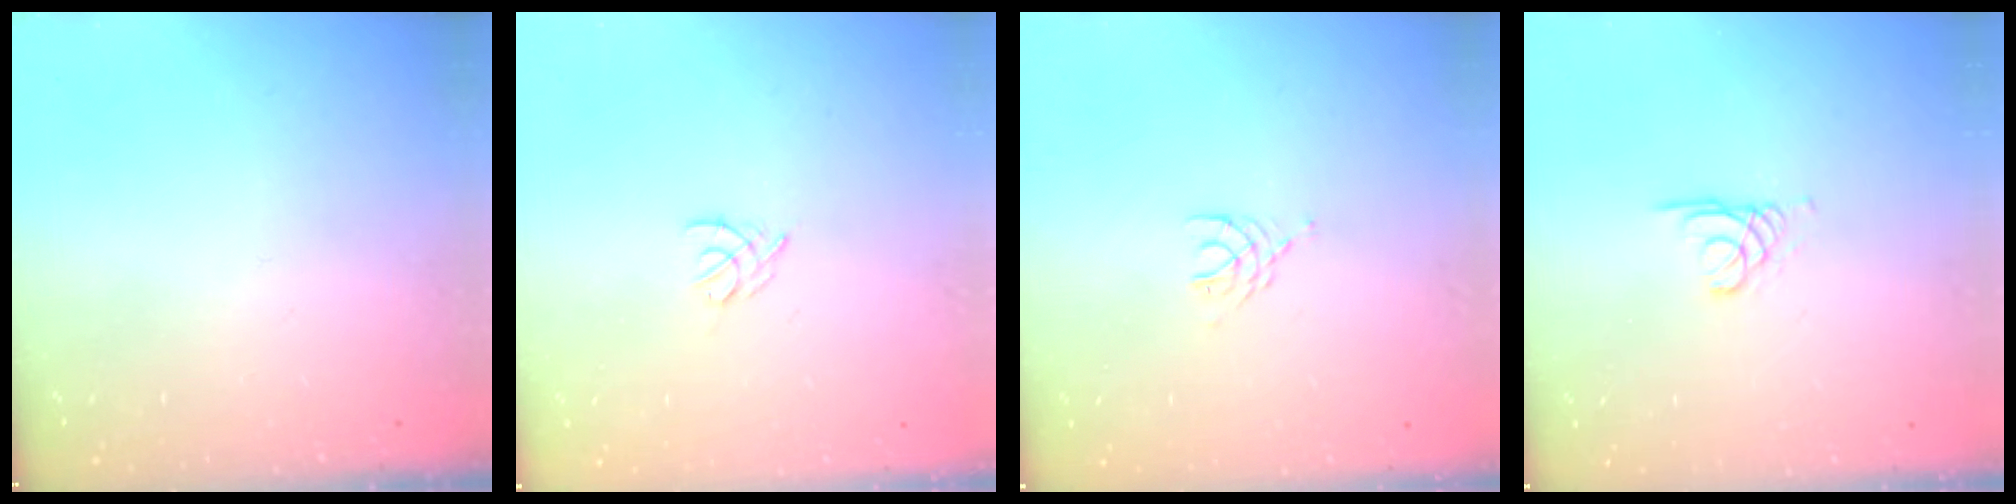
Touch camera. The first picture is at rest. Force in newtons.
{"total": 4.3, "press": 4.2, "slide": 0.7}
{"total": 3.2, "press": 3.1, "slide": 0.4}
{"total": 1.7, "press": 1.7, "slide": 0.1}